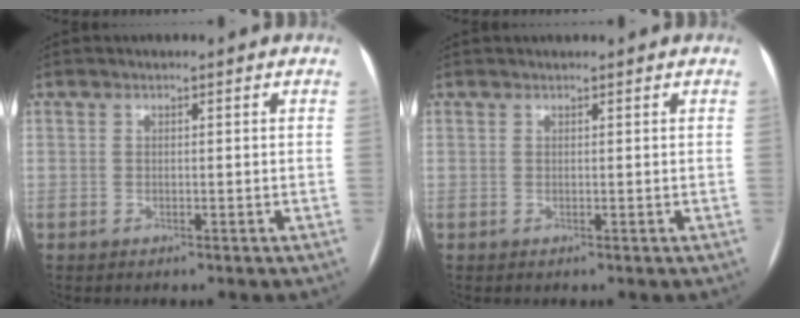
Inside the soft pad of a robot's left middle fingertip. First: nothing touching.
{"total": 1.3, "force": [1.2, 0.1, 0.3], "torque": [-0.006, 0.022, 0.021]}